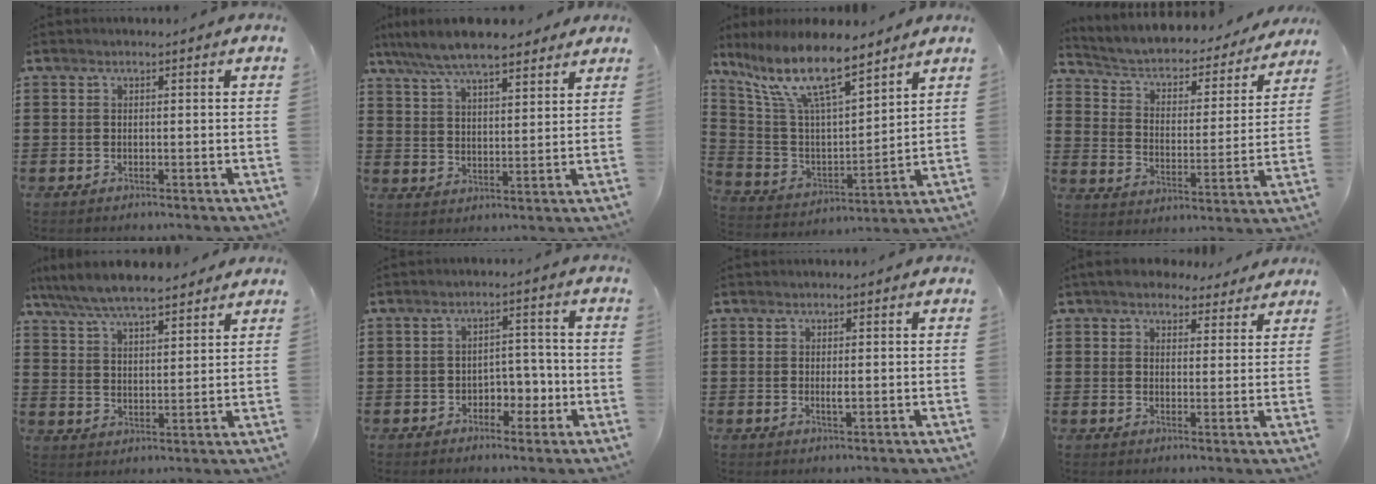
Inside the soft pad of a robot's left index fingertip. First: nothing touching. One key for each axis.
{"total": 7.8, "fx": 6.9, "fy": 1.4, "fz": 3.2, "tx": -0.086, "ty": -0.017, "tz": 0.127}
{"total": 12.5, "fx": 9.0, "fy": 2.8, "fz": 8.2, "tx": -0.197, "ty": -0.048, "tz": 0.152}
{"total": 3.2, "fx": 2.5, "fy": 1.5, "fz": 1.3, "tx": -0.043, "ty": -0.022, "tz": 0.031}
{"total": 7.1, "fx": 6.5, "fy": 1.1, "fz": 2.6, "tx": -0.073, "ty": -0.020, "tz": 0.117}
{"total": 4.1, "fx": -2.0, "fy": 2.9, "fz": 2.2, "tx": -0.038, "ty": 0.005, "tz": -0.044}
{"total": 1.3, "fx": 0.0, "fy": 0.2, "fz": 1.3, "tx": -0.024, "ty": -0.002, "tz": 0.001}
{"total": 4.9, "fx": 4.3, "fy": 1.9, "fz": 1.5, "tx": -0.043, "ty": -0.003, "tz": 0.081}